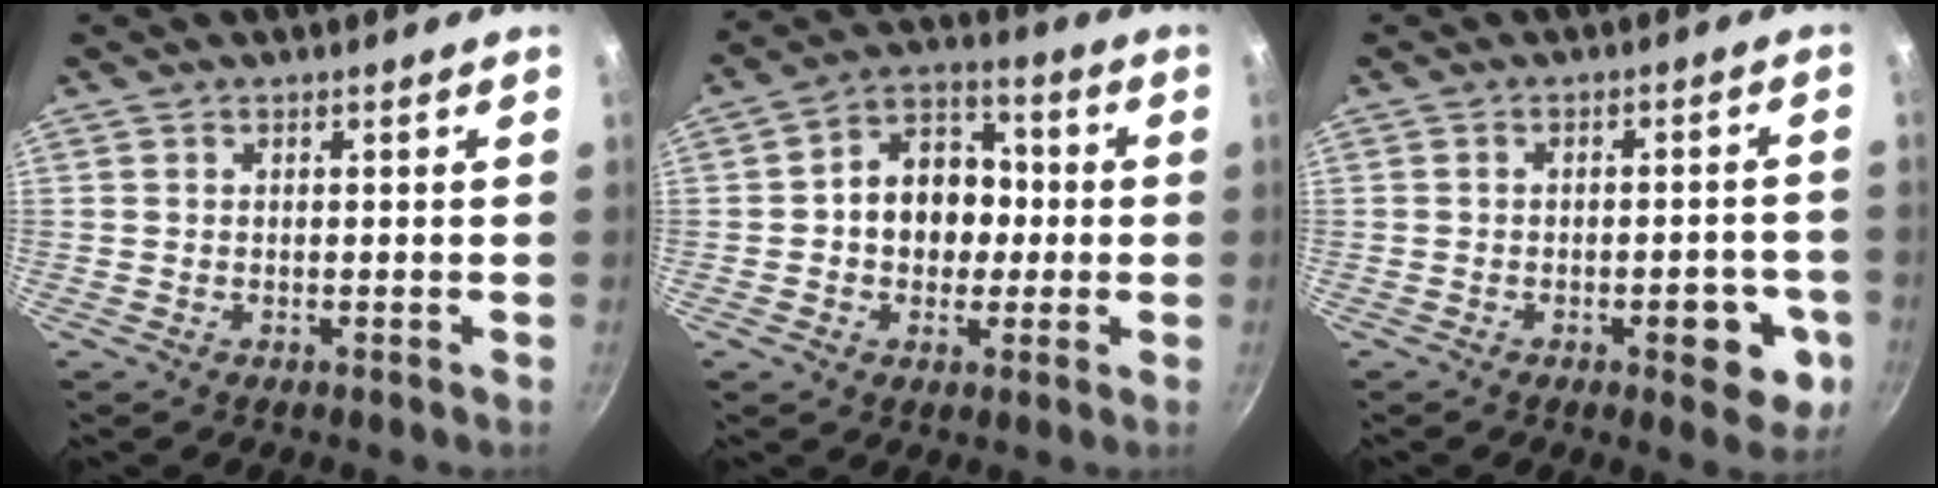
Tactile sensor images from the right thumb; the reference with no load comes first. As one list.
[{"total": 11.8, "force": [-0.3, 9.3, 7.2], "torque": [-0.063, 0.030, -0.021]}, {"total": 8.3, "force": [-2.9, 3.8, 6.7], "torque": [-0.060, 0.018, -0.033]}]